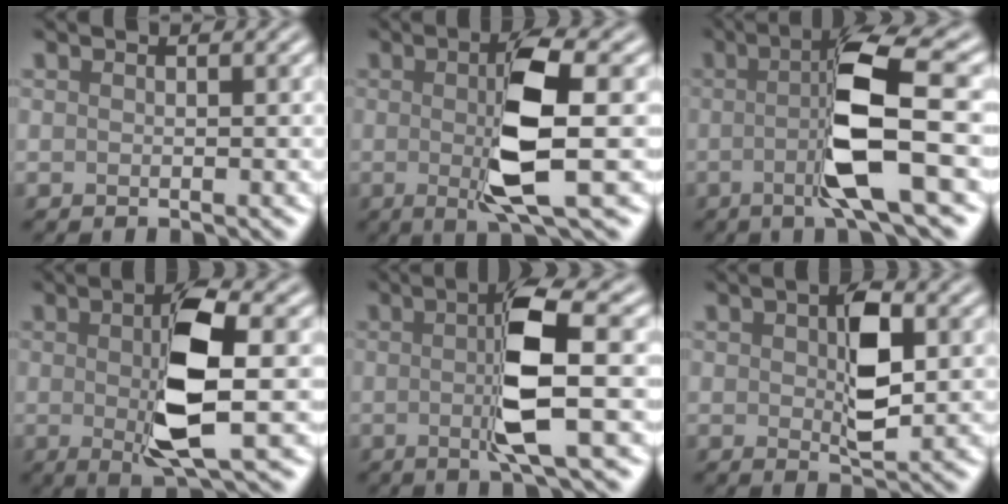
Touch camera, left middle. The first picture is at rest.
{"total": 7.3, "force": [-0.2, 1.5, 7.2], "torque": [-0.127, -0.007, -0.002]}
{"total": 7.7, "force": [-0.9, 1.1, 7.6], "torque": [-0.133, 0.003, -0.021]}
{"total": 7.7, "force": [0.0, 2.1, 7.5], "torque": [-0.132, -0.005, -0.001]}
{"total": 6.5, "force": [-0.1, 1.1, 6.4], "torque": [-0.121, -0.001, -0.004]}
{"total": 5.0, "force": [0.5, 2.4, 4.4], "torque": [-0.076, -0.001, 0.010]}